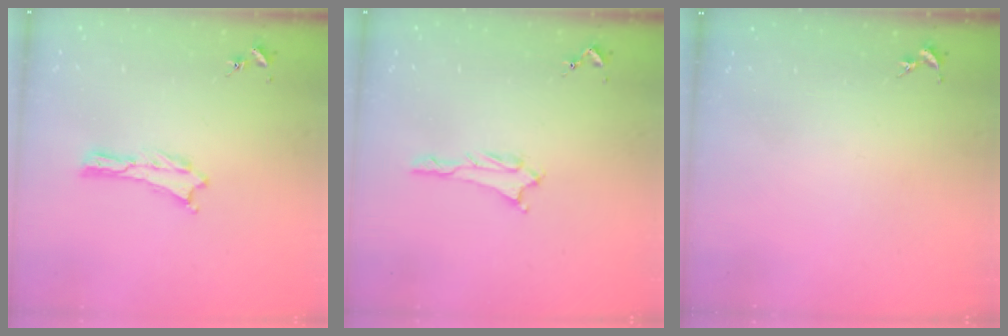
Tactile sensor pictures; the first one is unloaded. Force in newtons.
{"total": 1.1, "press": 1.0, "slide": 0.1}
{"total": 0.0}